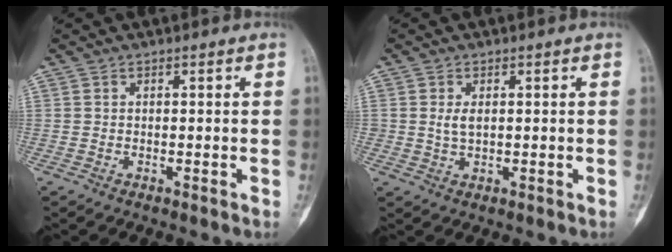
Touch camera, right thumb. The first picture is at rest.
{"total": 2.5, "force": [0.5, 1.5, 2.0], "torque": [-0.036, -0.003, 0.013]}